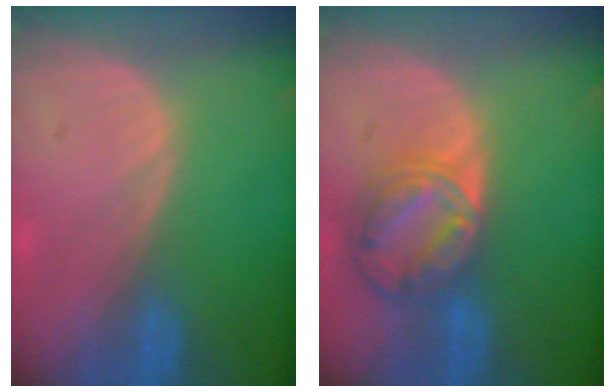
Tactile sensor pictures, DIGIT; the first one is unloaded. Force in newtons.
{"total": 8.6, "press": 7.3, "slide": 4.5}